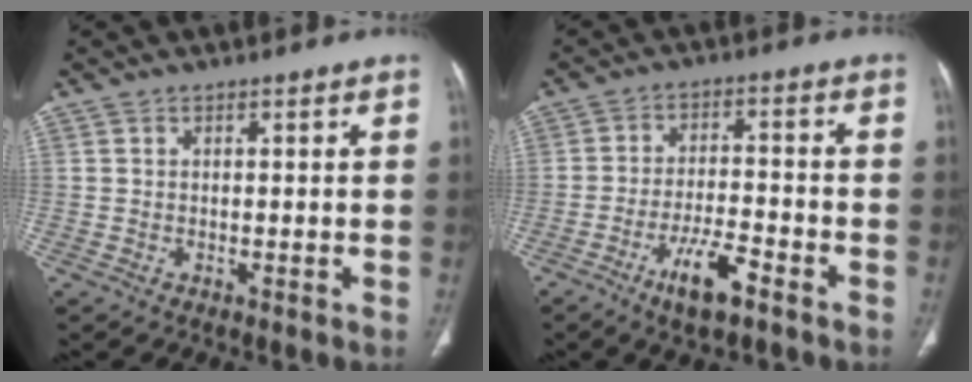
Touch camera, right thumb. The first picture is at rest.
{"total": 8.3, "force": [-5.1, 2.4, 6.1], "torque": [-0.112, 0.025, -0.086]}